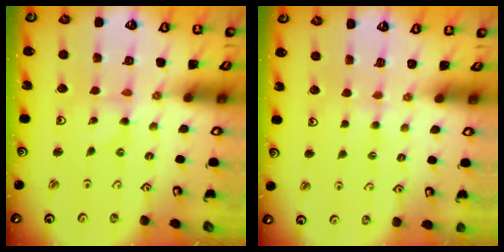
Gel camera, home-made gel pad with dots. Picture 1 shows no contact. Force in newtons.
{"total": 1.9, "press": 1.9, "slide": 0.4}